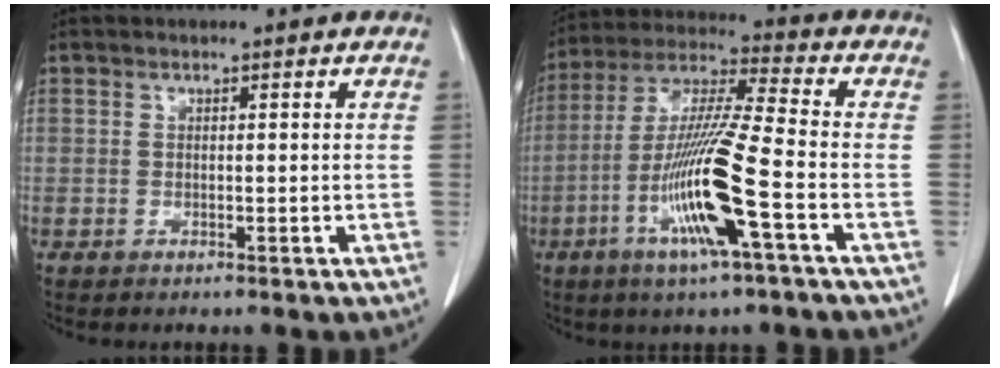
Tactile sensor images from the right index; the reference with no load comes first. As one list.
[{"total": 15.1, "force": [-5.4, -0.2, 14.1], "torque": [-0.290, -0.014, -0.107]}]